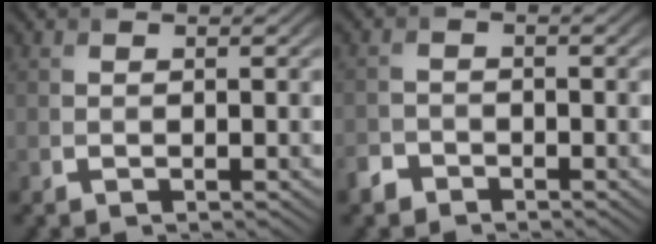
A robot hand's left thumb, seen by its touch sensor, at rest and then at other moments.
{"total": 2.3, "force": [-1.8, 1.3, 0.6], "torque": [-0.012, -0.002, -0.046]}